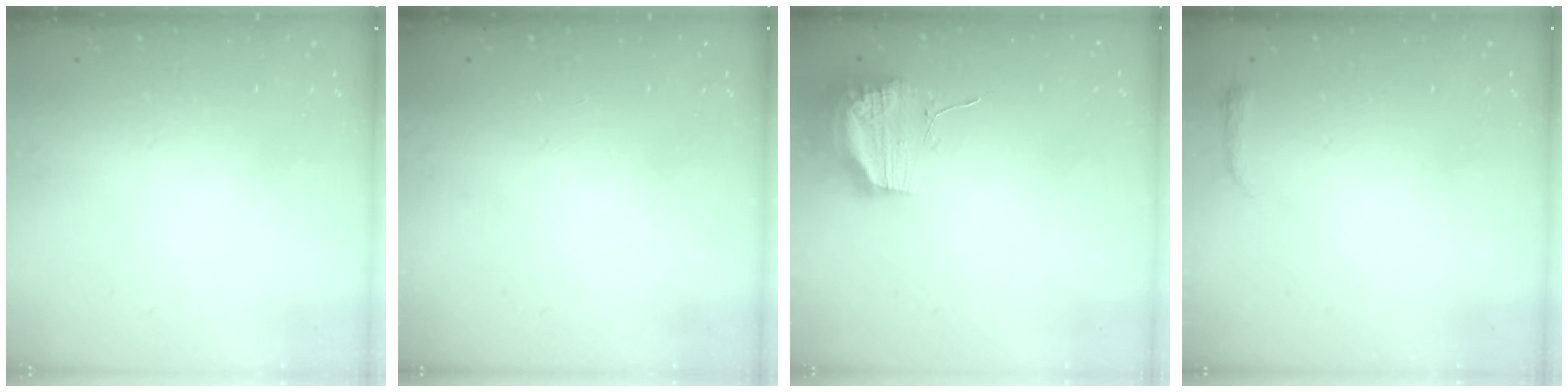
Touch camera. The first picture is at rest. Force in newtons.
{"total": 0.0}
{"total": 12.3, "press": 12.3, "slide": 1.1}
{"total": 3.0, "press": 2.9, "slide": 0.6}